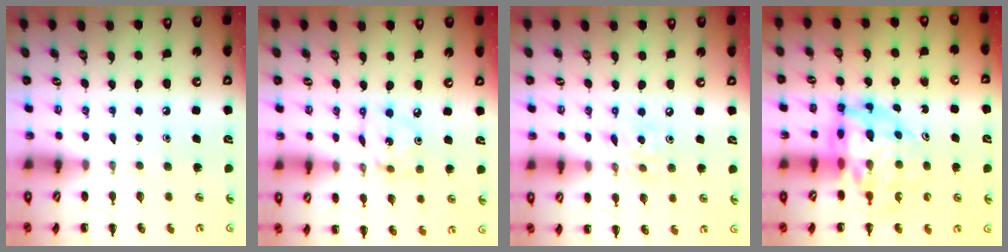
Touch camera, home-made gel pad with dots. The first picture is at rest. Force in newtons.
{"total": 2.4, "press": 2.4, "slide": 0.4}
{"total": 5.9, "press": 5.8, "slide": 1.3}
{"total": 13.9, "press": 13.4, "slide": 3.8}